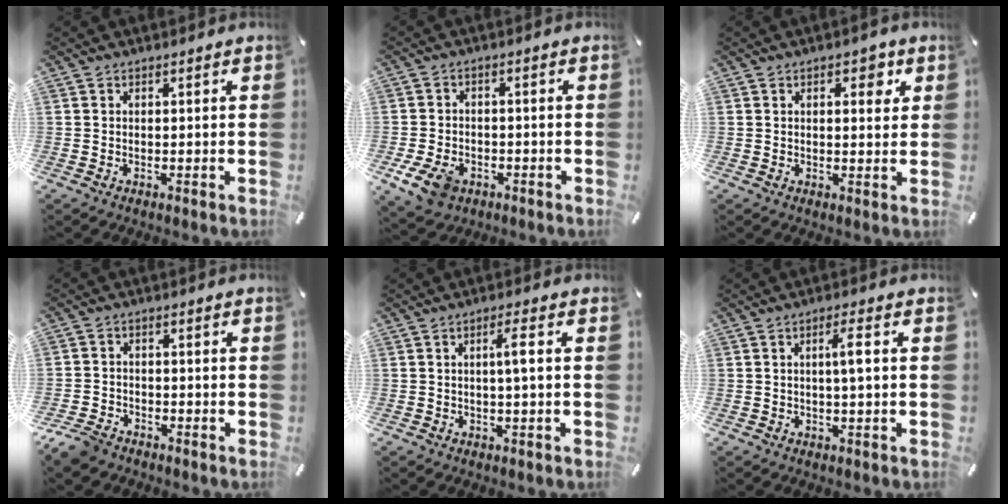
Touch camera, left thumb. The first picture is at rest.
{"total": 7.3, "force": [-3.0, 5.3, 4.1], "torque": [-0.087, 0.007, -0.057]}
{"total": 4.0, "force": [1.7, 2.1, 3.0], "torque": [-0.032, -0.005, 0.020]}
{"total": 5.2, "force": [-4.2, 2.6, 1.7], "torque": [-0.048, 0.016, -0.086]}
{"total": 3.9, "force": [0.3, 0.4, 3.9], "torque": [-0.075, 0.003, 0.001]}
{"total": 4.3, "force": [0.4, 0.5, 4.2], "torque": [-0.081, 0.003, 0.003]}